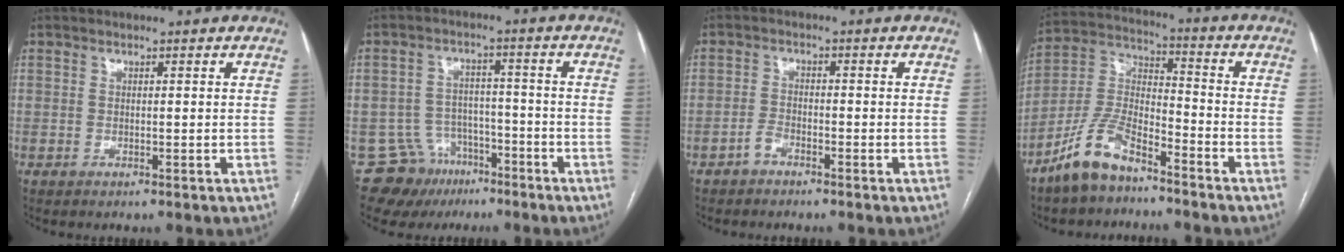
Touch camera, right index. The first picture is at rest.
{"total": 8.2, "force": [-5.2, 6.3, 0.3], "torque": [0.000, 0.031, -0.074]}
{"total": 1.9, "force": [-1.6, 0.7, 0.8], "torque": [-0.016, 0.004, -0.029]}
{"total": 10.4, "force": [-7.9, 3.5, 5.9], "torque": [-0.134, 0.011, -0.156]}